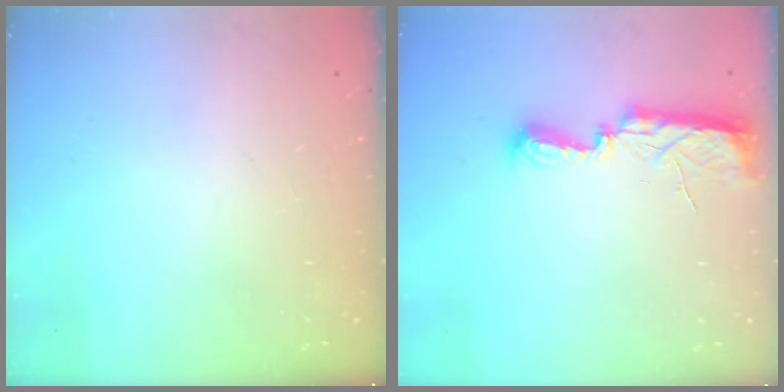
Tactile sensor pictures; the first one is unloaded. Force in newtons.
{"total": 10.5, "press": 9.0, "slide": 5.3}